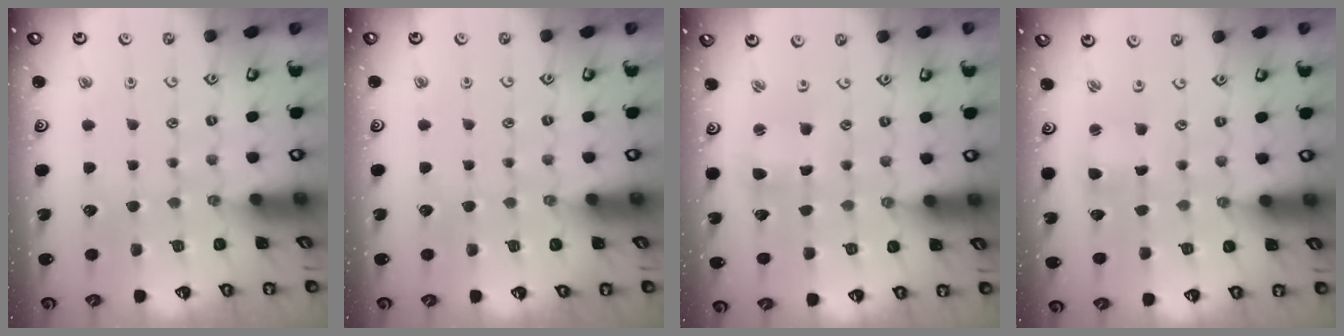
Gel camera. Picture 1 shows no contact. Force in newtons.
{"total": 0.0}
{"total": 3.8, "press": 3.8, "slide": 0.5}
{"total": 1.1, "press": 1.0, "slide": 0.2}